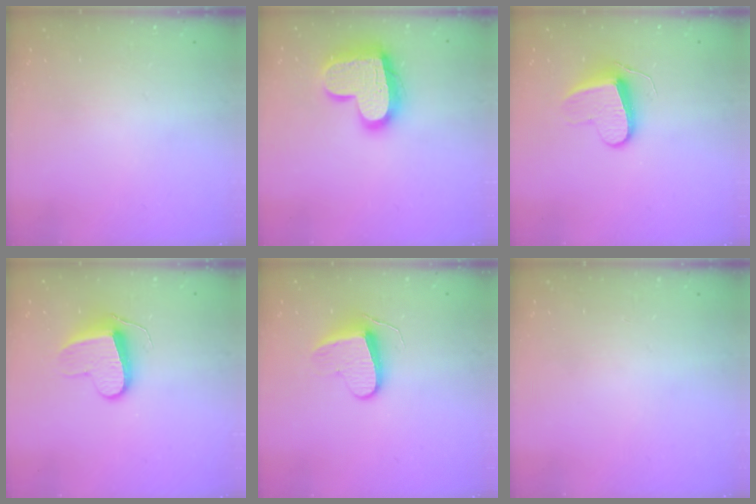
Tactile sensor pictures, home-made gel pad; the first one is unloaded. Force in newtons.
{"total": 18.2, "press": 18.1, "slide": 1.4}
{"total": 10.9, "press": 10.9, "slide": 0.7}
{"total": 9.7, "press": 9.7, "slide": 0.6}
{"total": 9.5, "press": 9.5, "slide": 0.4}
{"total": 0.0}